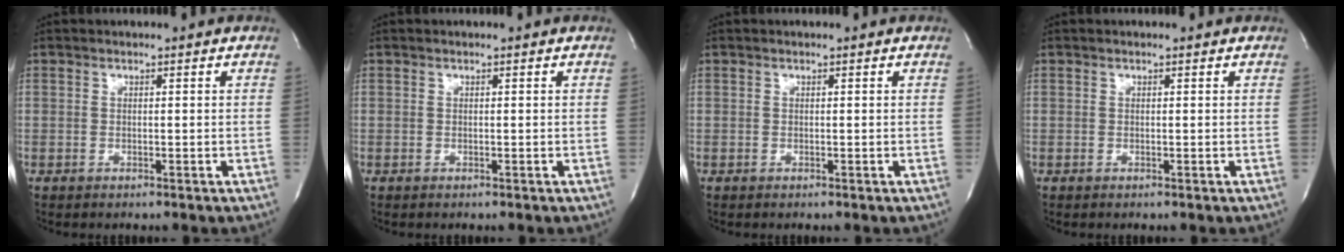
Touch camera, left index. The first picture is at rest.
{"total": 0.0}
{"total": 0.0}
{"total": 0.0}